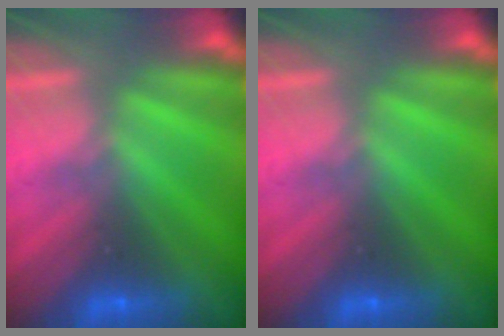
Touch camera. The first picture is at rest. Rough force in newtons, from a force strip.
{"total": 0.0}